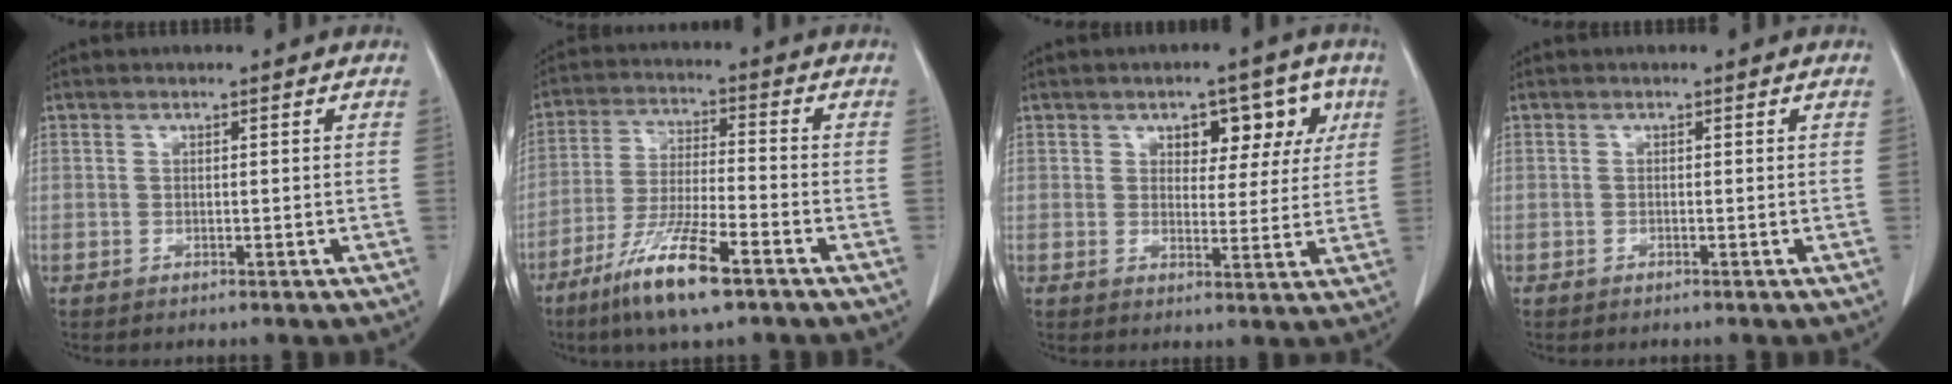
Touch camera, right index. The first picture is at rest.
{"total": 11.8, "force": [-7.3, 1.3, 9.1], "torque": [-0.182, -0.028, -0.133]}
{"total": 7.0, "force": [3.1, 4.1, 4.7], "torque": [-0.044, 0.020, 0.040]}
{"total": 0.0}